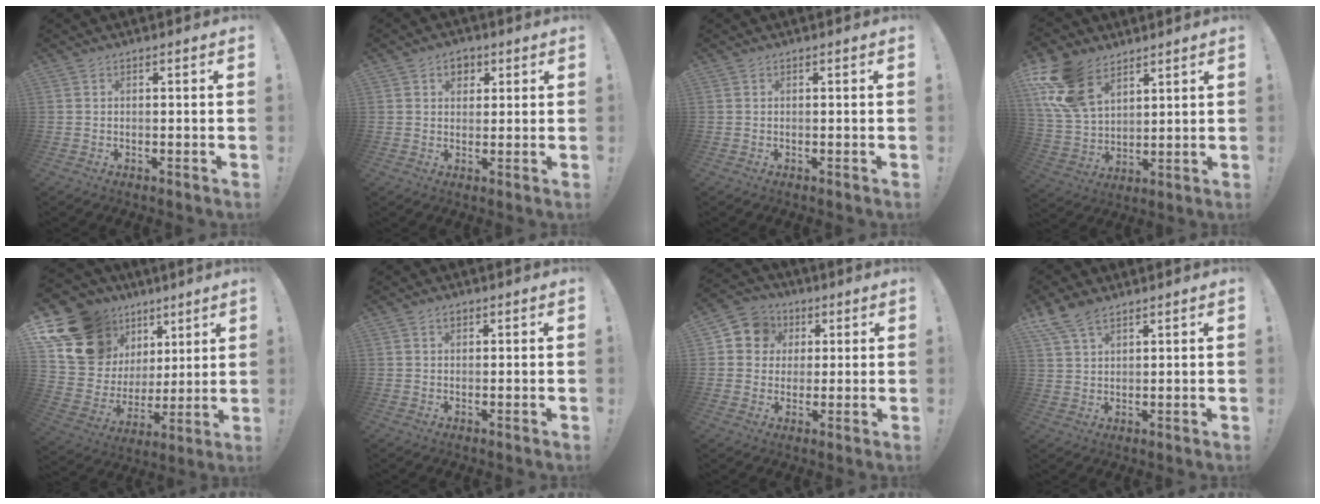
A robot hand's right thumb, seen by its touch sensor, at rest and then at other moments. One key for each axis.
{"total": 4.8, "fx": 1.9, "fy": 3.8, "fz": 2.1, "tx": -0.026, "ty": 0.001, "tz": 0.034}
{"total": 0.0}
{"total": 16.7, "fx": 9.6, "fy": 10.3, "fz": 9.0, "tx": -0.182, "ty": -0.046, "tz": 0.184}
{"total": 19.5, "fx": 11.6, "fy": 13.8, "fz": 7.5, "tx": -0.131, "ty": -0.075, "tz": 0.250}
{"total": 1.4, "fx": 0.8, "fy": 0.9, "fz": 0.7, "tx": -0.015, "ty": 0.003, "tz": 0.015}
{"total": 8.7, "fx": 2.1, "fy": 8.1, "fz": 2.4, "tx": -0.037, "ty": 0.000, "tz": 0.044}
{"total": 7.3, "fx": 5.4, "fy": 3.4, "fz": 3.6, "tx": -0.068, "ty": -0.021, "tz": 0.106}